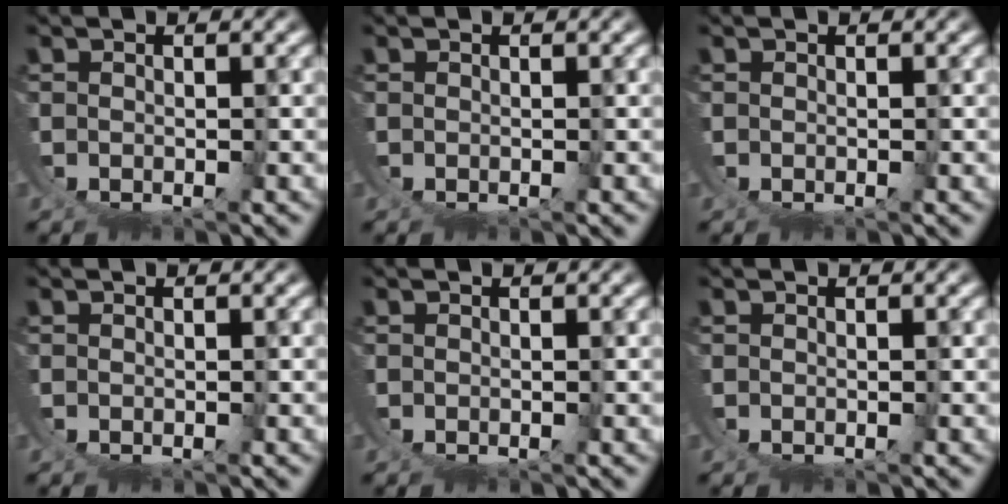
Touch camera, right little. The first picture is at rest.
{"total": 0.0}
{"total": 0.0}
{"total": 0.0}
{"total": 0.0}
{"total": 0.0}